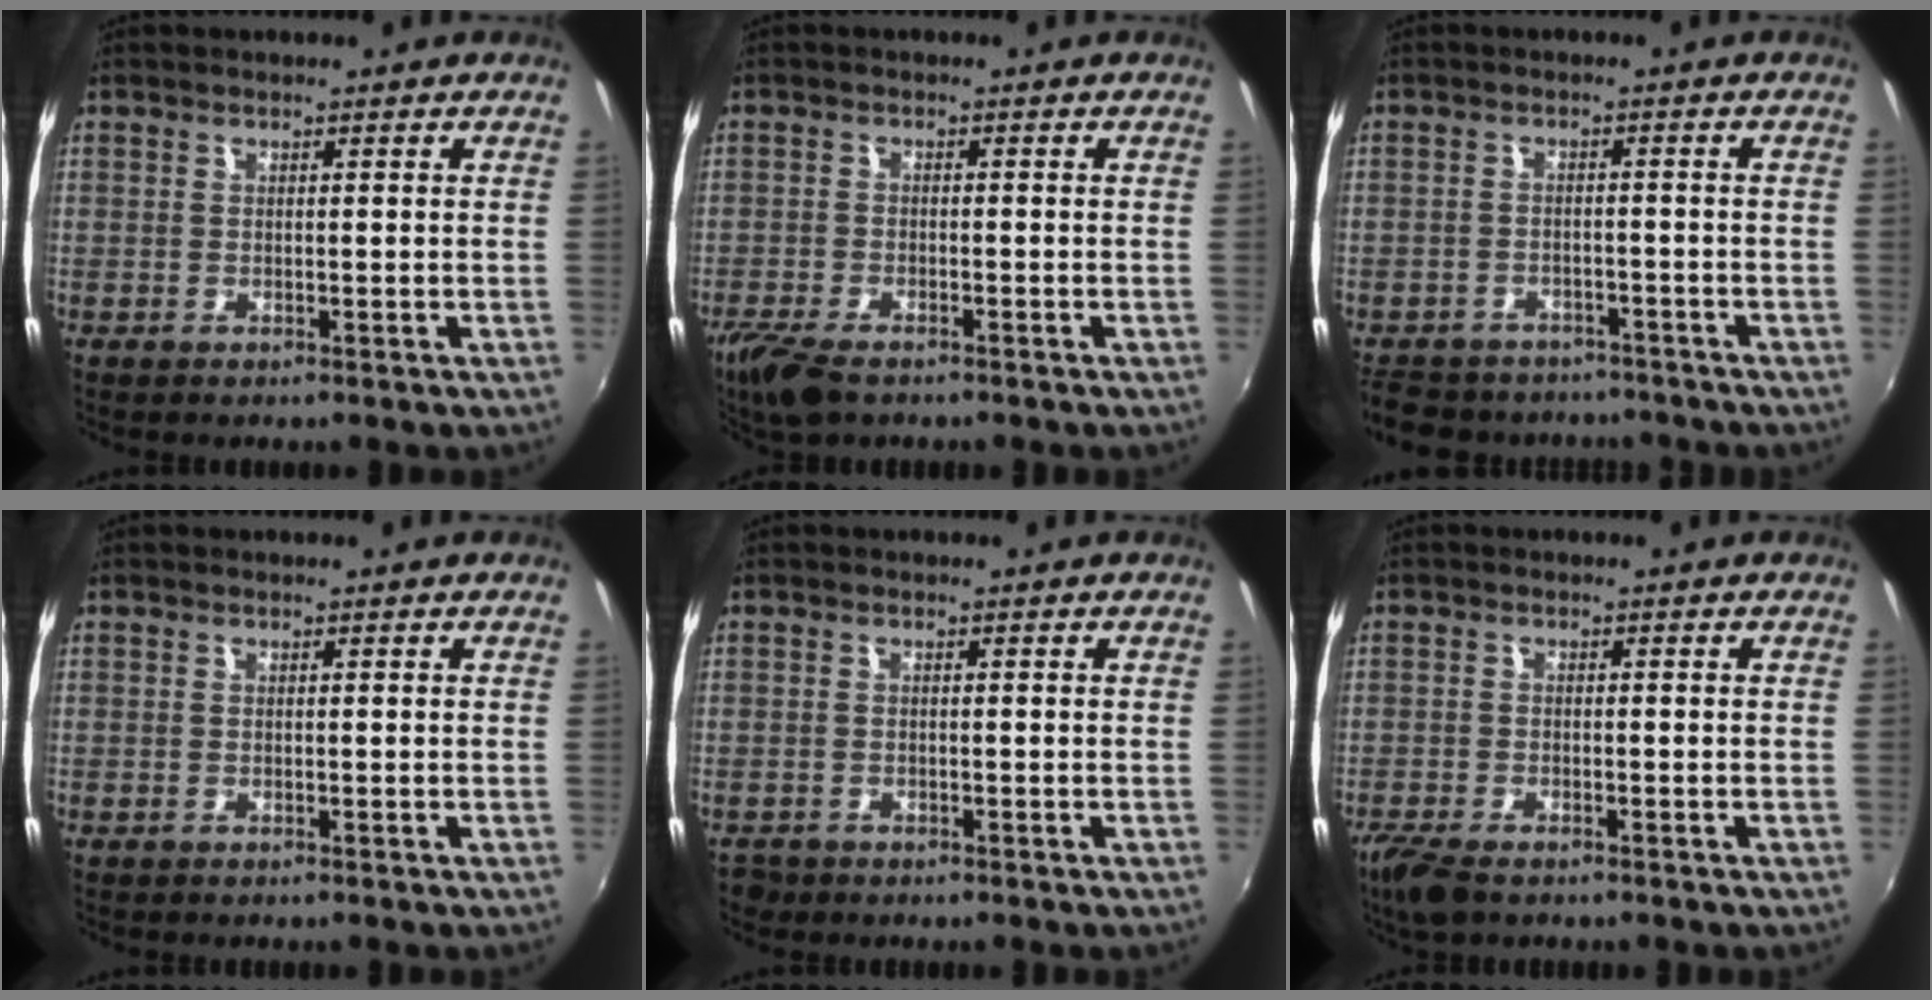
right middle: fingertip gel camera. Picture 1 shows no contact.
{"total": 6.6, "force": [-5.0, 2.4, 3.7], "torque": [-0.100, -0.024, -0.097]}
{"total": 13.9, "force": [-11.6, 6.3, 4.6], "torque": [-0.119, 0.005, -0.164]}
{"total": 0.0}
{"total": 2.0, "force": [-1.4, 1.4, 0.4], "torque": [-0.013, -0.005, -0.024]}
{"total": 5.4, "force": [-4.1, 1.9, 3.0], "torque": [-0.079, -0.022, -0.080]}